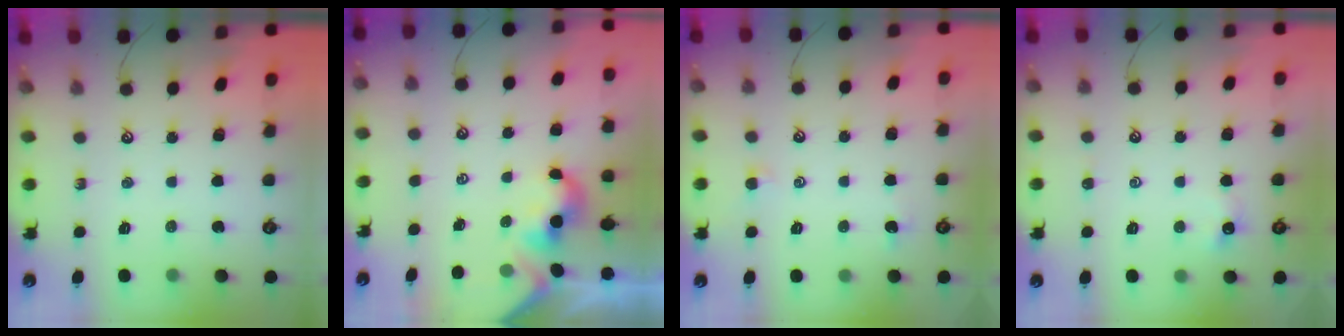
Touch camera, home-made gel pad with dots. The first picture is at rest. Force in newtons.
{"total": 0.0}
{"total": 0.6, "press": 0.5, "slide": 0.4}
{"total": 0.6, "press": 0.5, "slide": 0.4}